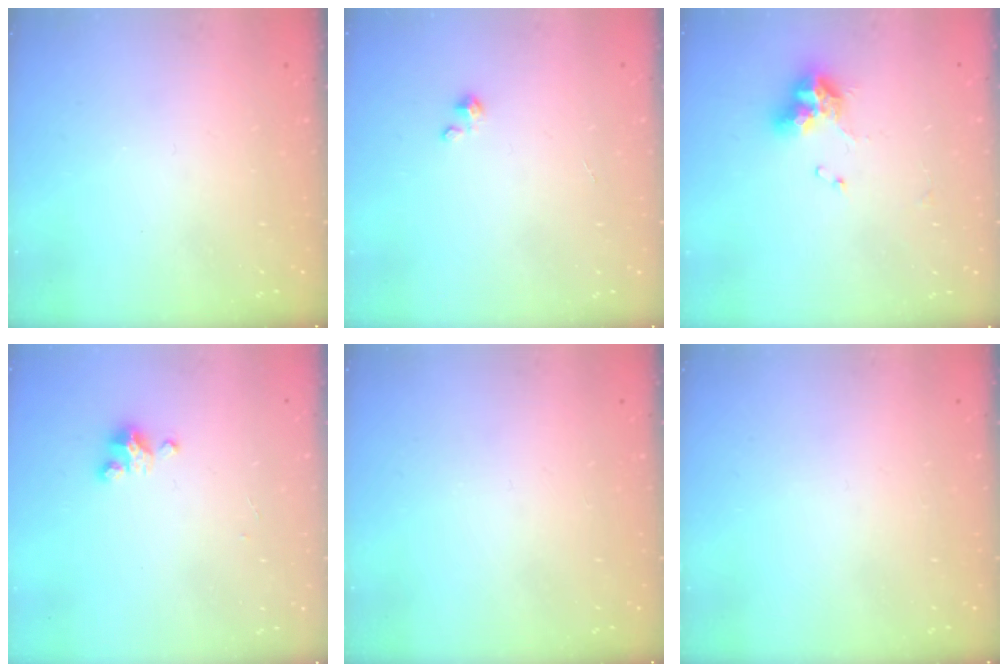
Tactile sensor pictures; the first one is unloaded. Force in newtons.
{"total": 1.7, "press": 1.7, "slide": 0.1}
{"total": 9.0, "press": 9.0, "slide": 0.5}
{"total": 3.2, "press": 3.2, "slide": 0.3}
{"total": 0.0}
{"total": 0.0}